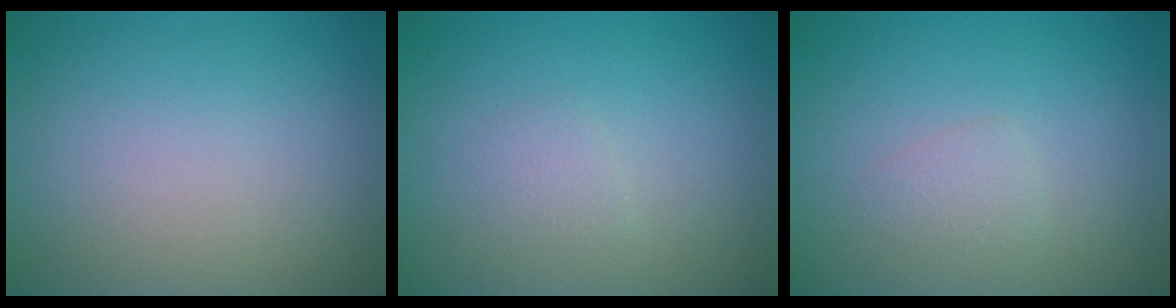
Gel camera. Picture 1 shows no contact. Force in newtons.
{"total": 0.9, "press": 0.9, "slide": 0.1}
{"total": 1.1, "press": 1.1, "slide": 0.1}